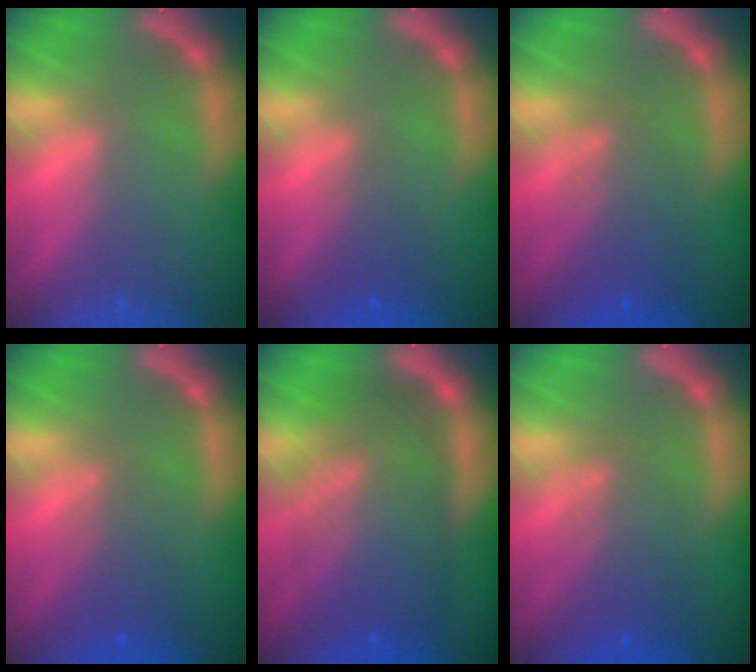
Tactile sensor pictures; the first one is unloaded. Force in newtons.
{"total": 1.9}
{"total": 4.6}
{"total": 3.0}
{"total": 10.0}
{"total": 4.6}